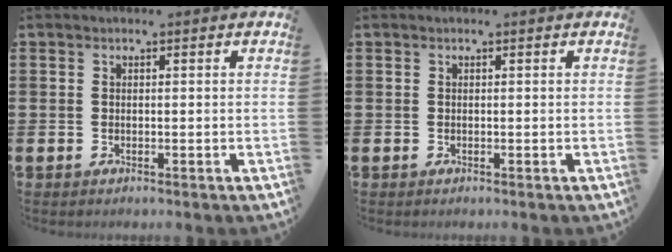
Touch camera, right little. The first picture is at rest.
{"total": 0.0}